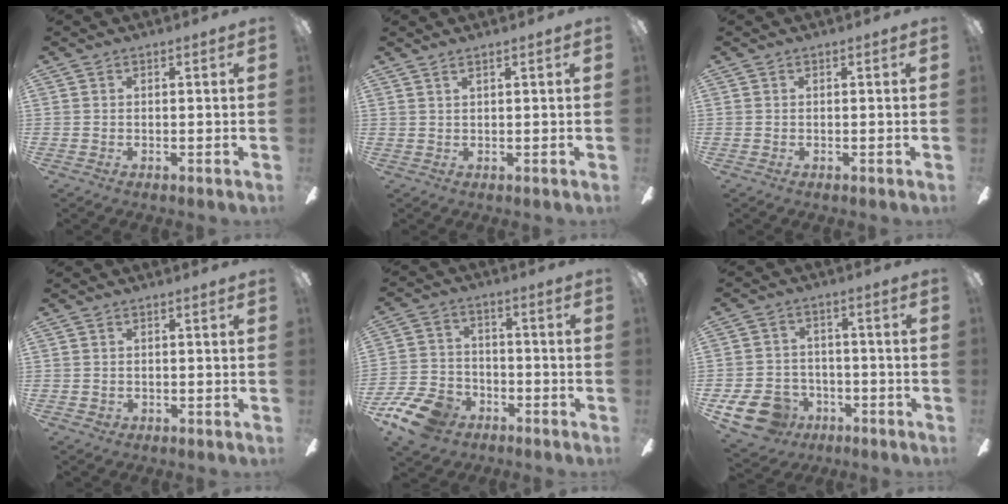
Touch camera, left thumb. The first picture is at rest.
{"total": 1.1, "force": [1.0, -0.1, 0.5], "torque": [-0.012, -0.001, 0.018]}
{"total": 0.0}
{"total": 0.9, "force": [-0.1, 0.9, 0.2], "torque": [-0.004, 0.004, -0.005]}
{"total": 12.6, "force": [-8.1, 7.6, 5.8], "torque": [-0.127, 0.052, -0.146]}
{"total": 11.2, "force": [-6.1, 8.0, 4.9], "torque": [-0.125, 0.037, -0.110]}